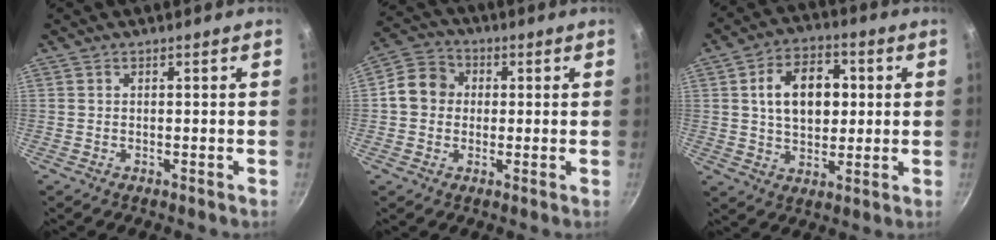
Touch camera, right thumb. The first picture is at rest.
{"total": 7.7, "force": [0.4, 6.8, 3.5], "torque": [-0.030, 0.015, -0.014]}
{"total": 13.0, "force": [2.2, 8.8, 9.3], "torque": [-0.119, 0.007, 0.032]}